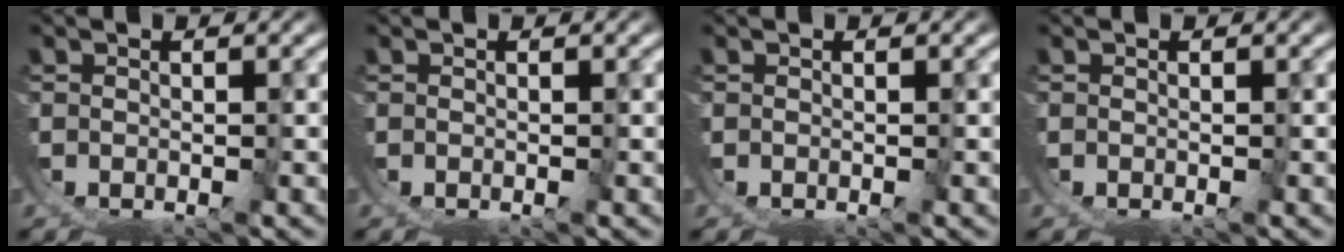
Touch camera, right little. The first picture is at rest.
{"total": 0.0}
{"total": 0.0}
{"total": 0.0}